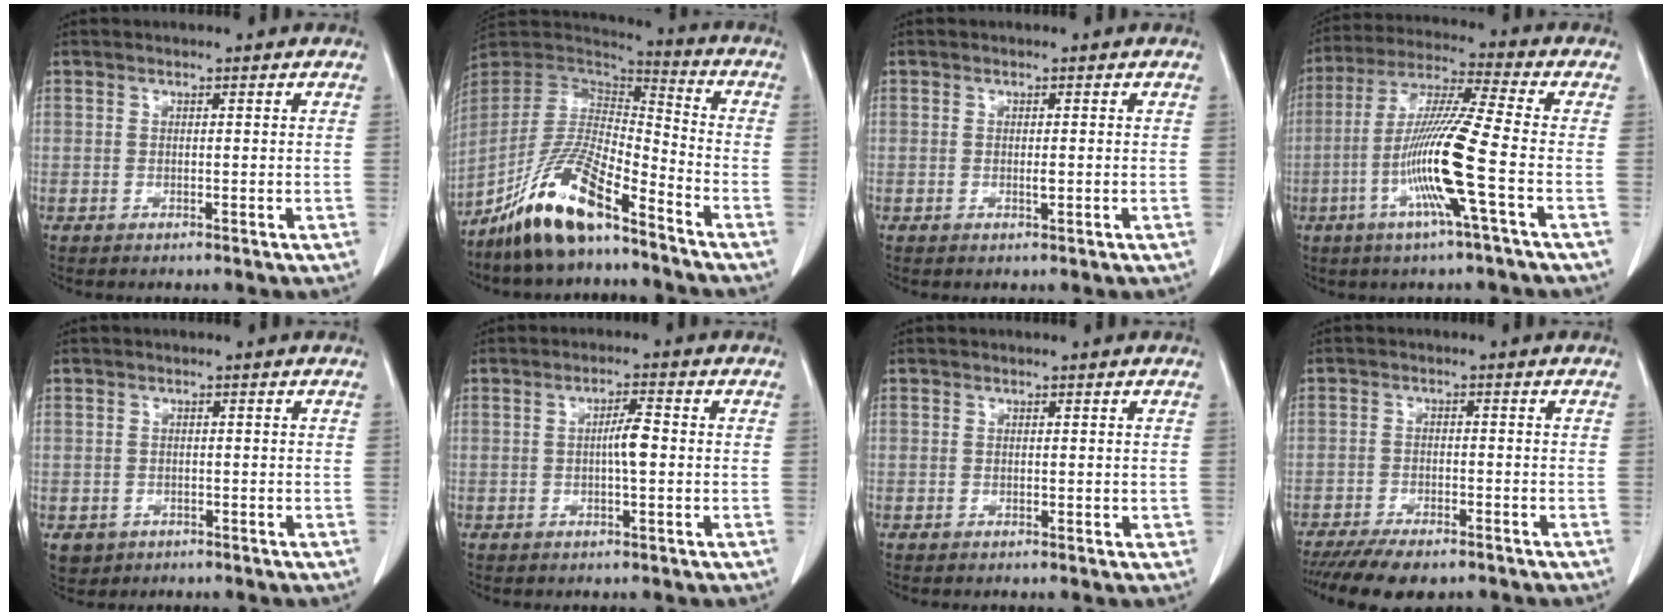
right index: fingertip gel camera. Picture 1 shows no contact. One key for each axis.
{"total": 14.6, "fx": -10.1, "fy": 2.8, "fz": 10.1, "tx": -0.201, "ty": -0.002, "tz": -0.188}
{"total": 0.8, "fx": -0.1, "fy": 0.2, "fz": 0.8, "tx": -0.015, "ty": -0.002, "tz": -0.001}
{"total": 13.1, "fx": -3.9, "fy": -1.2, "fz": 12.4, "tx": -0.247, "ty": -0.008, "tz": -0.083}
{"total": 2.9, "fx": -1.1, "fy": 2.6, "fz": 0.4, "tx": -0.006, "ty": 0.004, "tz": -0.010}
{"total": 3.4, "fx": -0.2, "fy": 0.4, "fz": 3.3, "tx": -0.059, "ty": 0.003, "tz": -0.005}
{"total": 1.0, "fx": 0.0, "fy": 0.7, "fz": 0.7, "tx": -0.005, "ty": 0.000, "tz": 0.002}
{"total": 8.9, "fx": -7.2, "fy": 2.7, "fz": 4.6, "tx": -0.064, "ty": -0.009, "tz": -0.108}